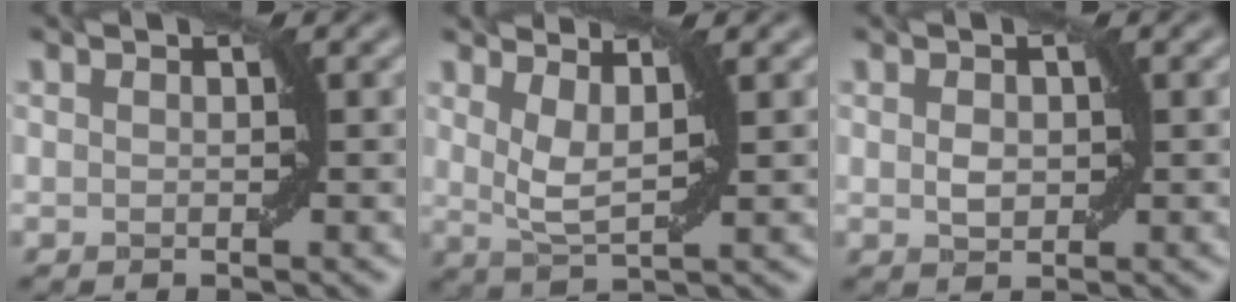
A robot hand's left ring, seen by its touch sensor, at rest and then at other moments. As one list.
[{"total": 2.8, "force": [1.7, 0.5, 2.1], "torque": [-0.047, -0.005, 0.033]}, {"total": 1.4, "force": [0.0, 0.9, 1.0], "torque": [-0.021, 0.001, 0.001]}]